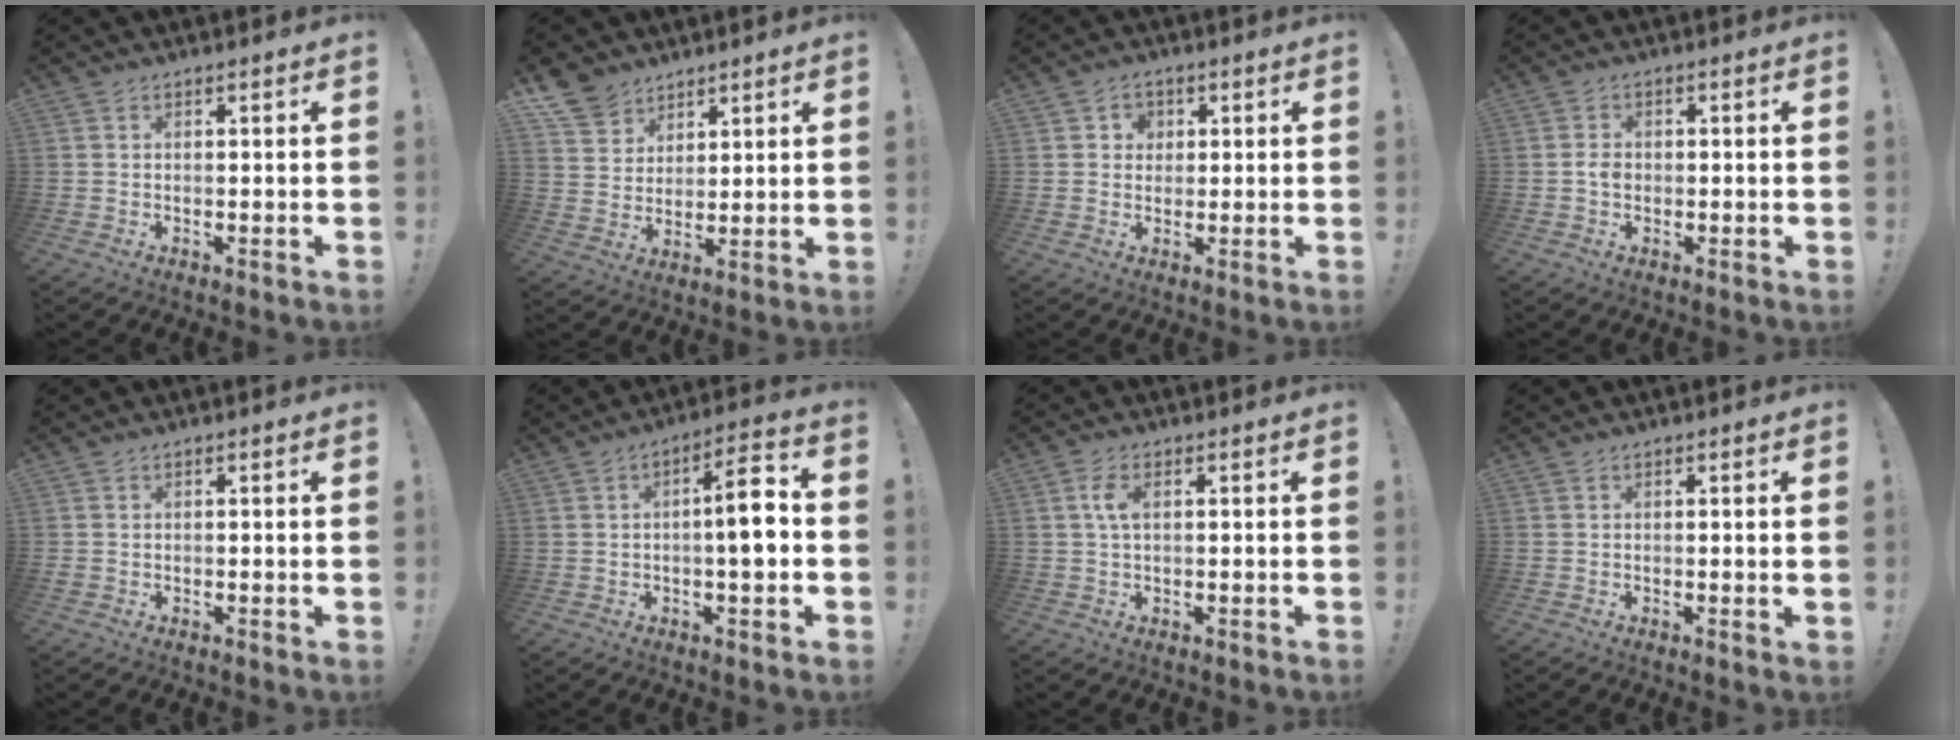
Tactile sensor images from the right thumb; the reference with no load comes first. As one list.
[{"total": 9.7, "force": [7.1, 6.3, 1.8], "torque": [-0.035, -0.050, 0.141]}, {"total": 3.9, "force": [0.9, 3.6, 1.1], "torque": [-0.009, -0.001, 0.015]}, {"total": 2.4, "force": [-0.6, 1.8, 1.5], "torque": [-0.023, 0.005, -0.012]}, {"total": 0.5, "force": [-0.1, 0.5, 0.2], "torque": [-0.007, 0.002, -0.002]}, {"total": 9.9, "force": [-0.6, 3.1, 9.4], "torque": [-0.131, 0.008, -0.016]}, {"total": 4.3, "force": [0.9, 2.2, 3.6], "torque": [-0.078, 0.005, 0.012]}, {"total": 1.1, "force": [0.4, -0.1, 1.0], "torque": [-0.013, -0.002, 0.005]}]